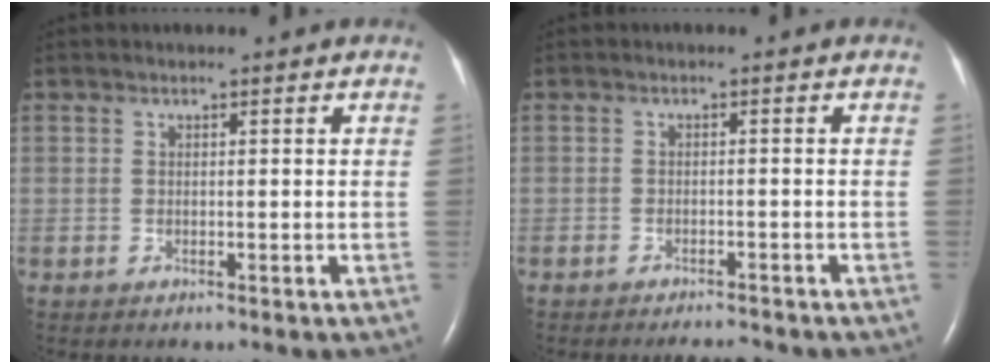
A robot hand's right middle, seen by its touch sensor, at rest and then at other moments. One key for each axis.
{"total": 2.9, "fx": -2.7, "fy": 0.4, "fz": 0.8, "tx": -0.014, "ty": -0.007, "tz": -0.038}